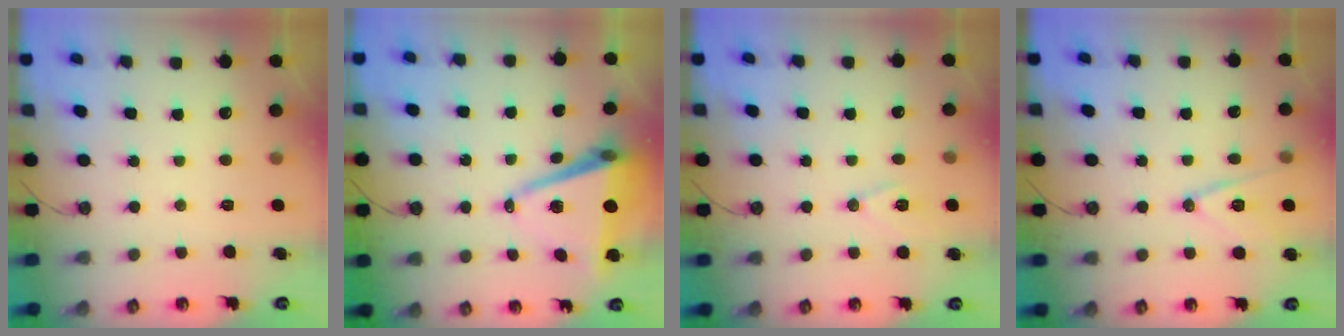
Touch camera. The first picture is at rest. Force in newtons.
{"total": 11.0, "press": 10.2, "slide": 4.1}
{"total": 7.8, "press": 7.0, "slide": 3.5}
{"total": 12.3, "press": 11.8, "slide": 3.2}